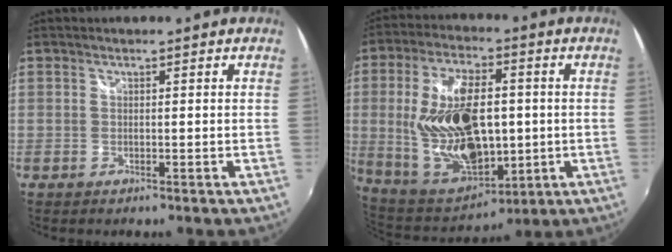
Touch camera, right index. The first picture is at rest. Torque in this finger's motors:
{"motor_torque": [1.51, 0.62, 1.05, 0.21]}